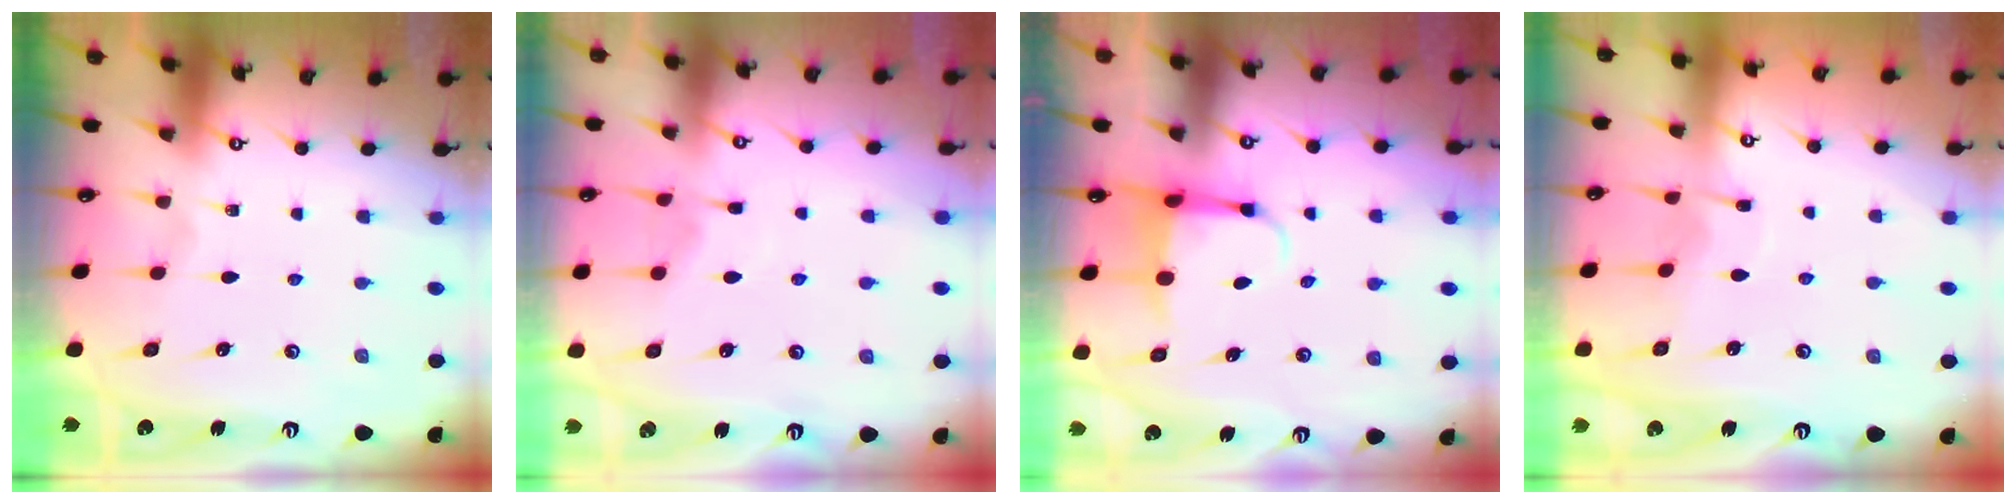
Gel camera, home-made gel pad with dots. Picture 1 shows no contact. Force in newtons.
{"total": 4.1, "press": 4.1, "slide": 0.6}
{"total": 4.4, "press": 4.3, "slide": 1.2}
{"total": 2.8, "press": 2.8, "slide": 0.4}